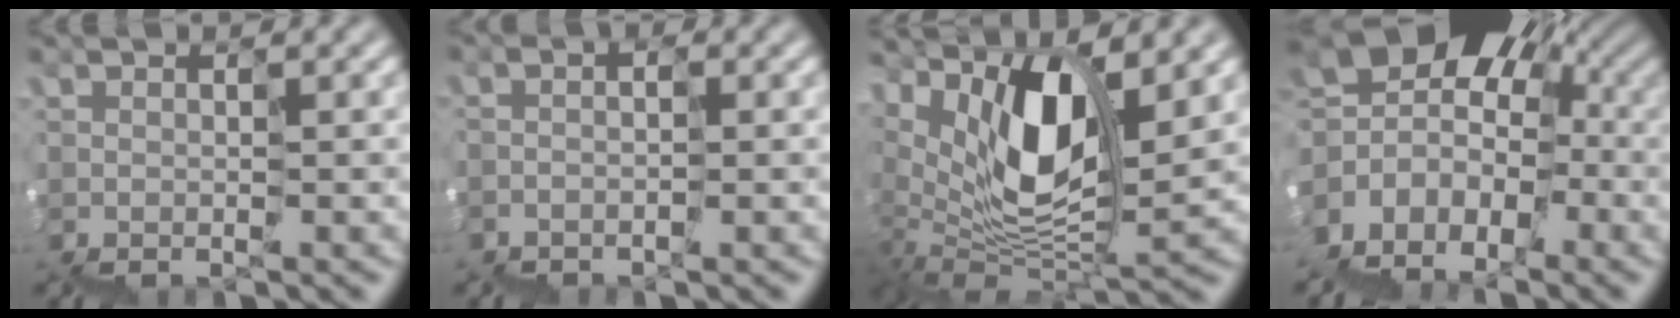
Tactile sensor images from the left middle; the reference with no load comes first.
{"total": 1.2, "force": [-1.0, -0.1, -0.8], "torque": [0.002, 0.002, -0.017]}
{"total": 7.1, "force": [3.6, 2.7, 5.5], "torque": [-0.134, 0.004, 0.073]}
{"total": 6.8, "force": [-1.6, 5.7, 3.3], "torque": [-0.056, 0.017, -0.031]}